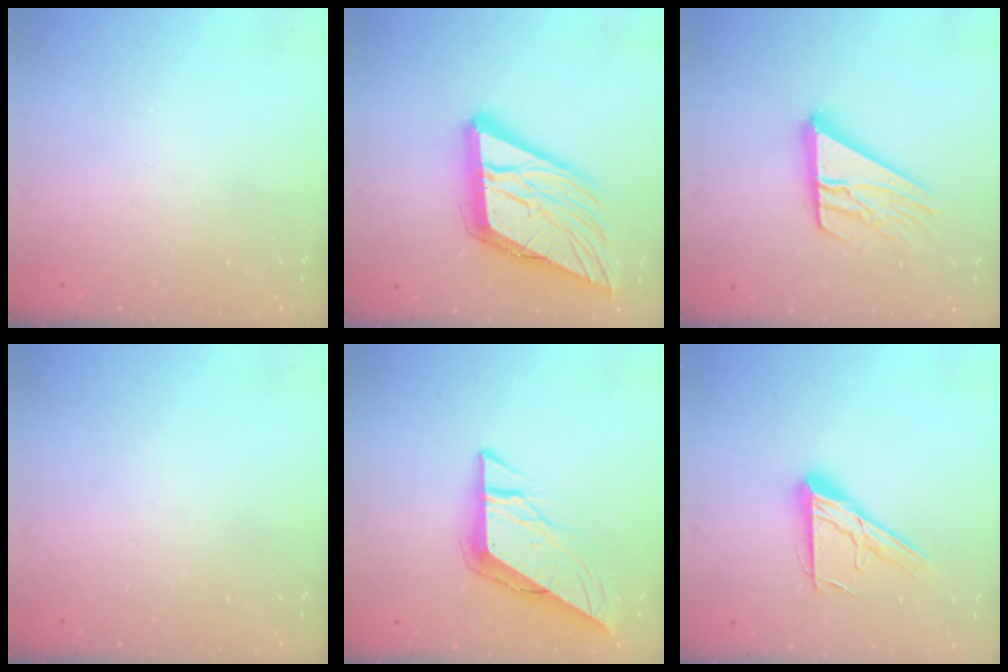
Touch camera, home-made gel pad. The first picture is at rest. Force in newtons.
{"total": 20.5, "press": 20.2, "slide": 3.3}
{"total": 15.4, "press": 15.3, "slide": 1.4}
{"total": 0.0}
{"total": 9.4, "press": 9.3, "slide": 0.7}
{"total": 13.9, "press": 13.8, "slide": 1.3}